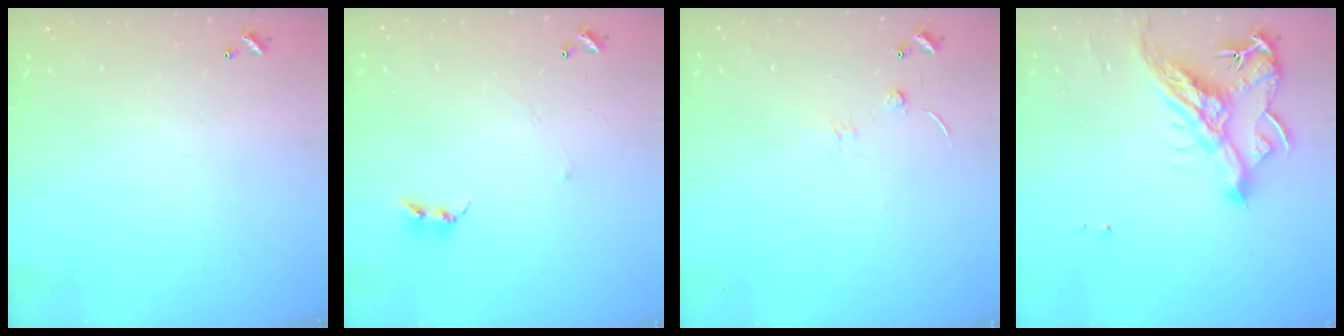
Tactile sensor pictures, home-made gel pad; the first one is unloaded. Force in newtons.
{"total": 2.4, "press": 2.4, "slide": 0.4}
{"total": 1.3, "press": 1.2, "slide": 0.5}
{"total": 11.7, "press": 11.6, "slide": 1.6}